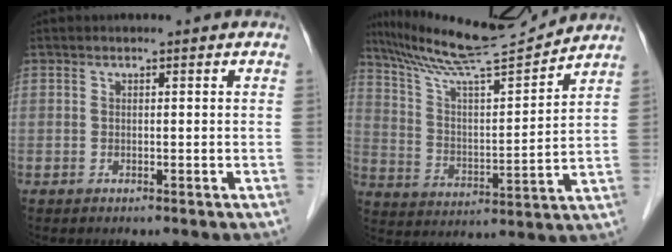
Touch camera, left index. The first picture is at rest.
{"total": 15.1, "force": [14.1, -0.7, 5.3], "torque": [-0.103, -0.006, 0.240]}